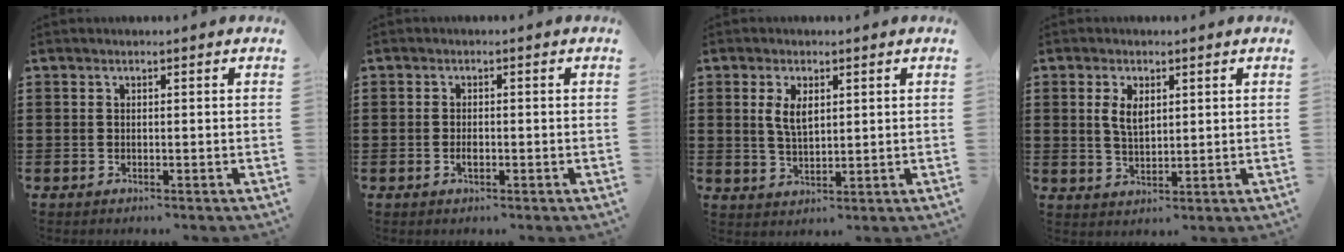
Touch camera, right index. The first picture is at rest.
{"total": 1.5, "force": [-0.5, 0.6, 1.2], "torque": [-0.024, -0.002, -0.008]}
{"total": 3.9, "force": [1.2, 1.8, 3.3], "torque": [-0.061, 0.003, 0.019]}
{"total": 3.7, "force": [1.1, 1.8, 3.0], "torque": [-0.056, 0.003, 0.017]}